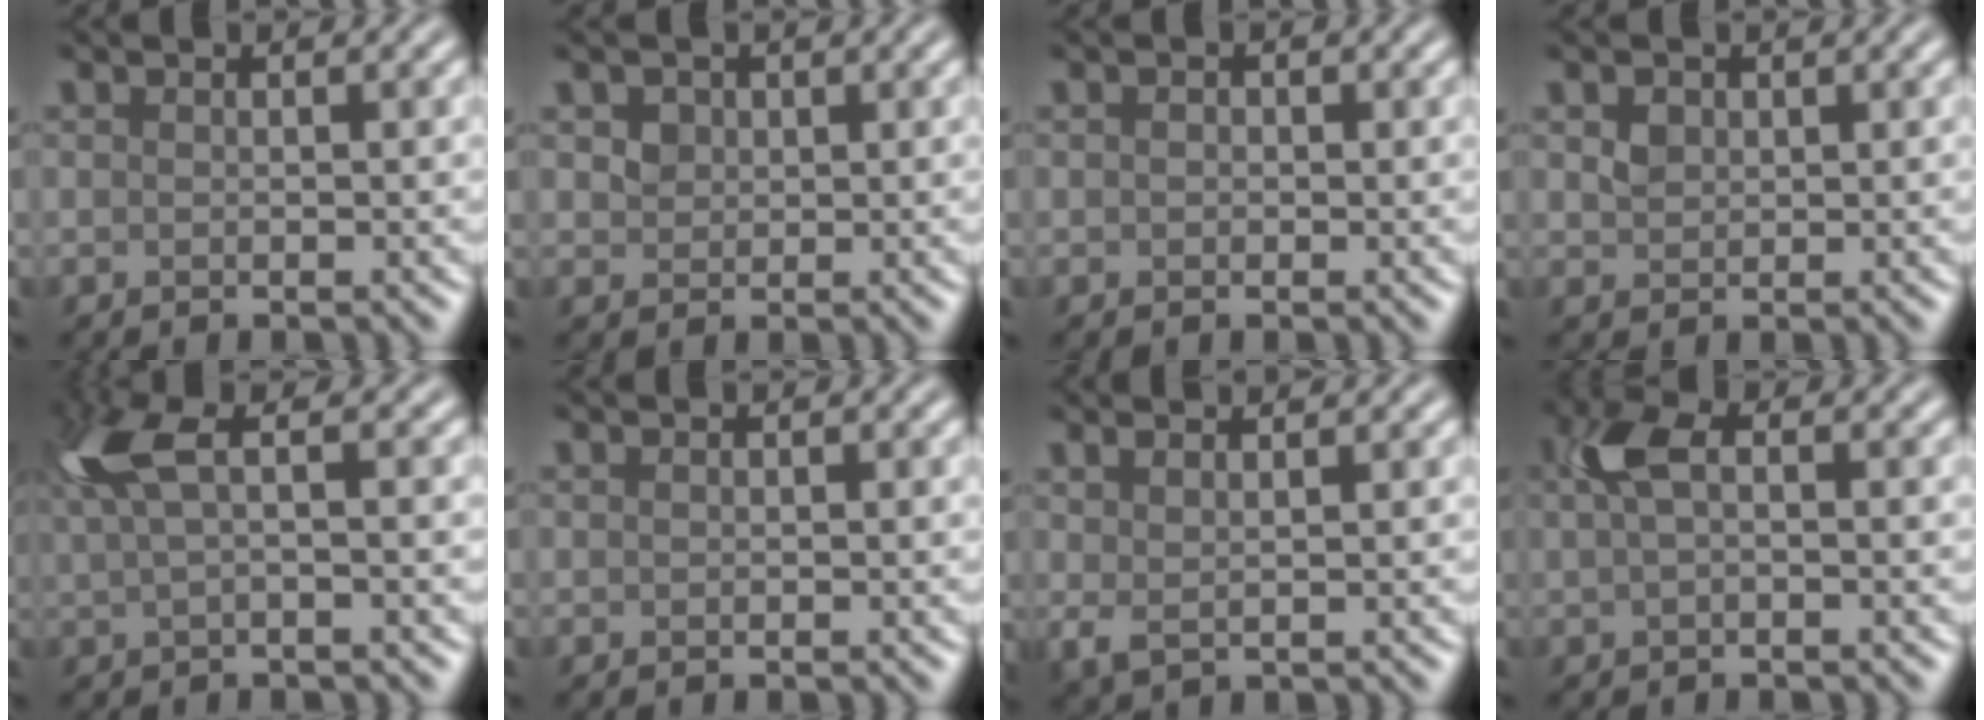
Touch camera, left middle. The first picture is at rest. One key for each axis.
{"total": 2.3, "fx": 1.2, "fy": 1.7, "fz": 1.0, "tx": -0.032, "ty": 0.007, "tz": 0.025}
{"total": 0.7, "fx": 0.2, "fy": 0.6, "fz": 0.3, "tx": -0.004, "ty": 0.003, "tz": -0.004}
{"total": 1.2, "fx": 0.5, "fy": 0.9, "fz": 0.5, "tx": -0.015, "ty": 0.004, "tz": 0.013}
{"total": 4.0, "fx": 1.3, "fy": 1.0, "fz": 3.6, "tx": -0.084, "ty": 0.012, "tz": 0.023}
{"total": 0.0}
{"total": 2.4, "fx": 1.3, "fy": 0.9, "fz": 1.9, "tx": -0.049, "ty": 0.007, "tz": 0.027}
{"total": 2.7, "fx": 0.5, "fy": 1.2, "fz": 2.3, "tx": -0.054, "ty": 0.013, "tz": 0.007}